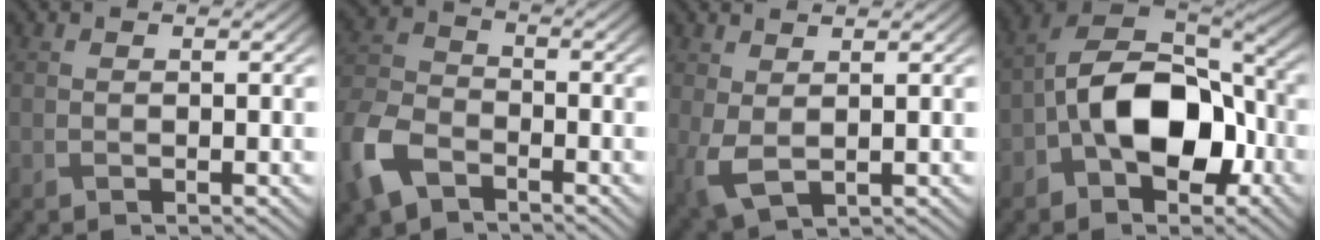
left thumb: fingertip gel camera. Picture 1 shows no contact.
{"total": 8.6, "force": [-5.0, 5.2, 4.6], "torque": [-0.125, -0.014, -0.116]}
{"total": 3.7, "force": [0.9, 1.9, 3.0], "torque": [-0.084, -0.004, 0.018]}
{"total": 12.7, "force": [-3.4, 7.7, 9.5], "torque": [-0.169, 0.008, -0.080]}